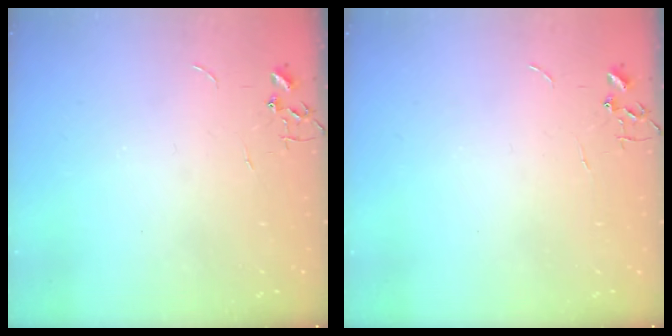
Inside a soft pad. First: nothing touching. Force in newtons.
{"total": 0.0}